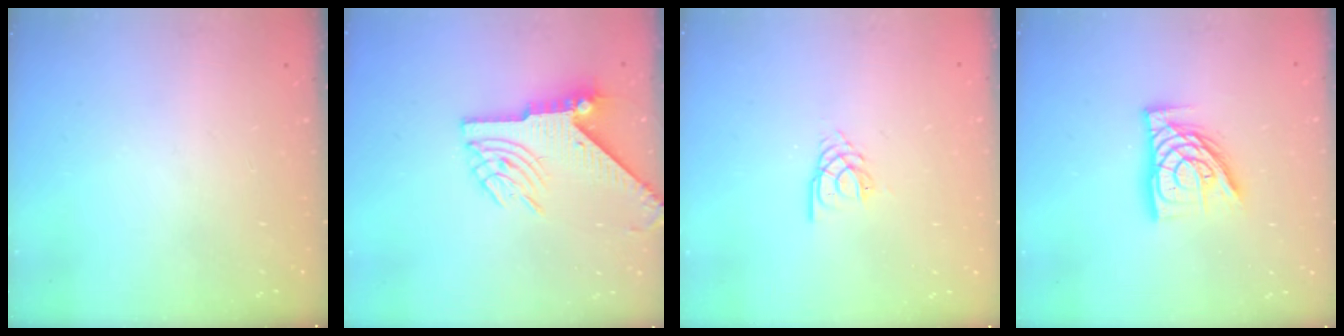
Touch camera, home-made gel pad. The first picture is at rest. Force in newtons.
{"total": 8.8, "press": 8.7, "slide": 1.3}
{"total": 2.8, "press": 2.8, "slide": 0.3}
{"total": 12.9, "press": 12.8, "slide": 1.4}